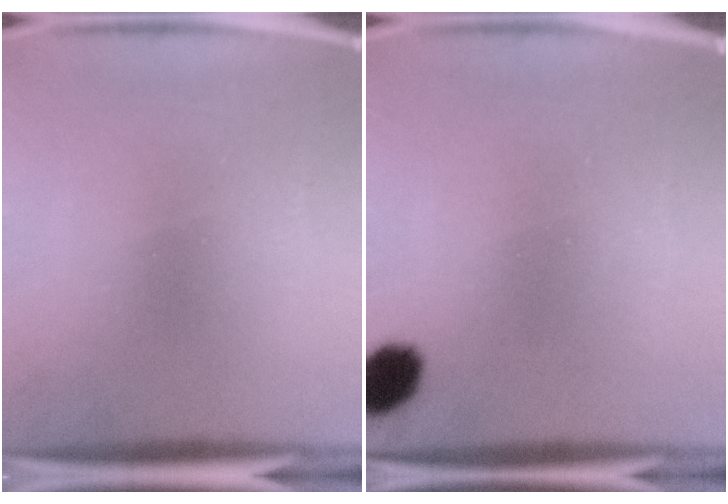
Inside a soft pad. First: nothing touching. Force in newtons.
{"total": 6.1}